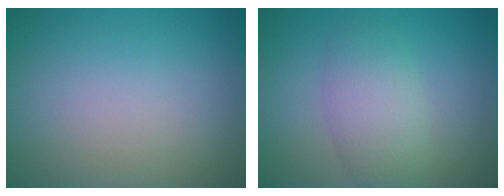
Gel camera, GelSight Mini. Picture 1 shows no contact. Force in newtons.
{"total": 3.9, "press": 3.9, "slide": 0.1}